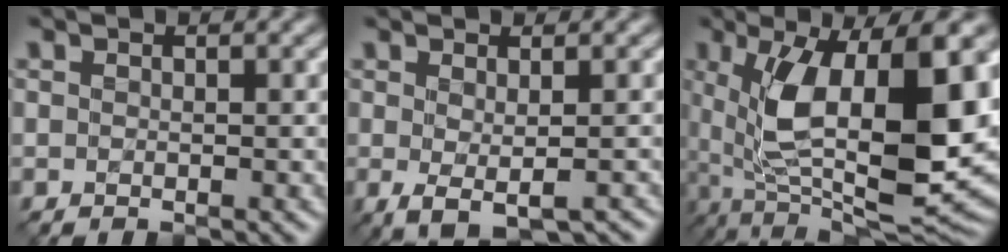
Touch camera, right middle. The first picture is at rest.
{"total": 2.8, "force": [-0.4, 0.8, 2.6], "torque": [-0.045, -0.008, -0.001]}
{"total": 14.5, "force": [1.2, 6.3, 13.0], "torque": [-0.209, -0.025, 0.026]}